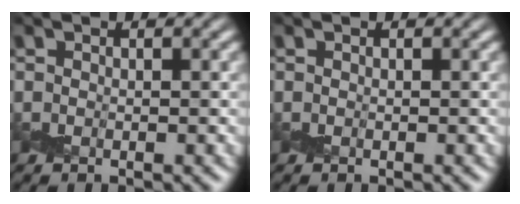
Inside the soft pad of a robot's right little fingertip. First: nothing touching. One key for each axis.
{"total": 0.0}